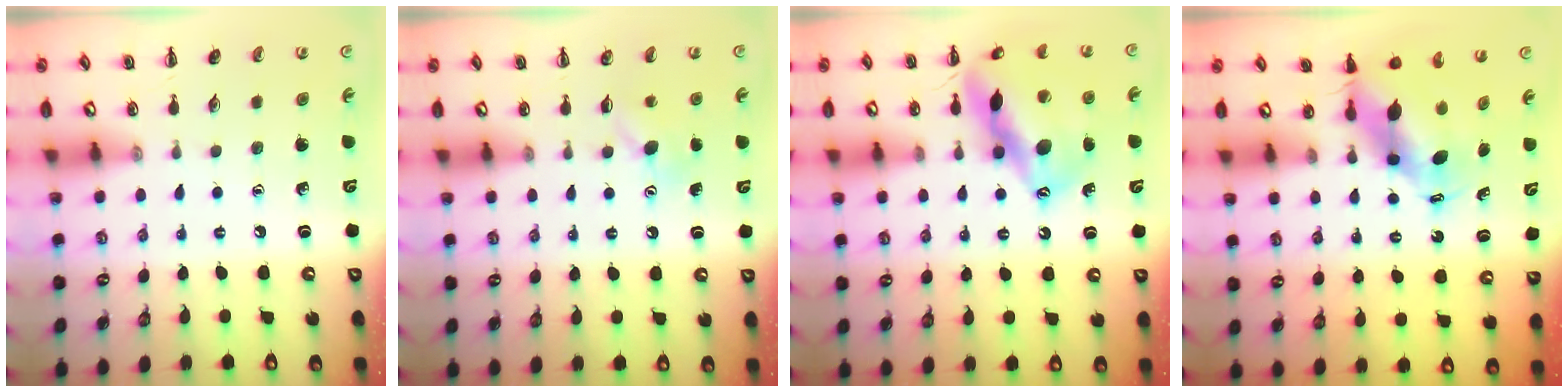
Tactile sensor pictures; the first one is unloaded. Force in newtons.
{"total": 3.9, "press": 3.7, "slide": 1.1}
{"total": 16.9, "press": 16.7, "slide": 3.1}
{"total": 6.7, "press": 6.5, "slide": 1.4}